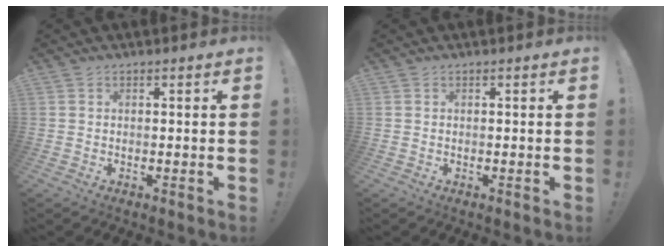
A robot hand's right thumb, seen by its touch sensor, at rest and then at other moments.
{"total": 0.0}